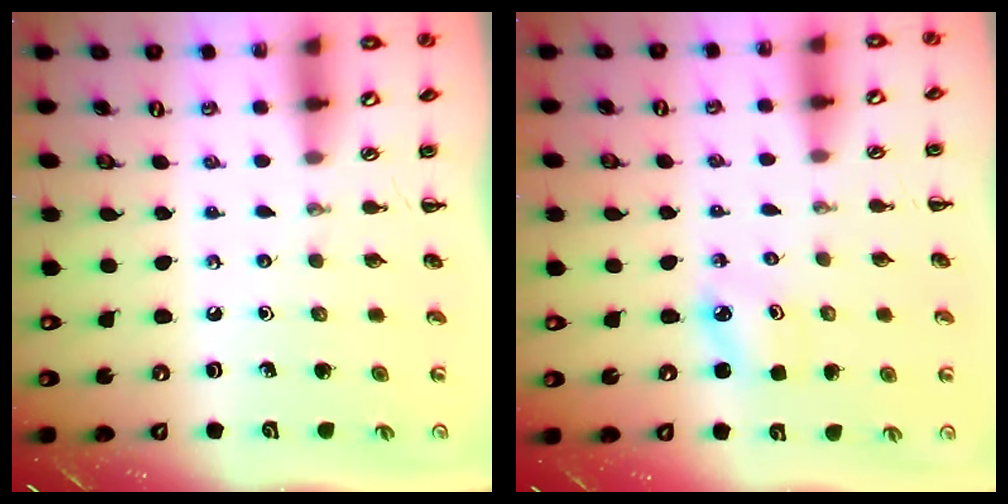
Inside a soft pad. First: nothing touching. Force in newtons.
{"total": 2.5, "press": 2.5, "slide": 0.5}